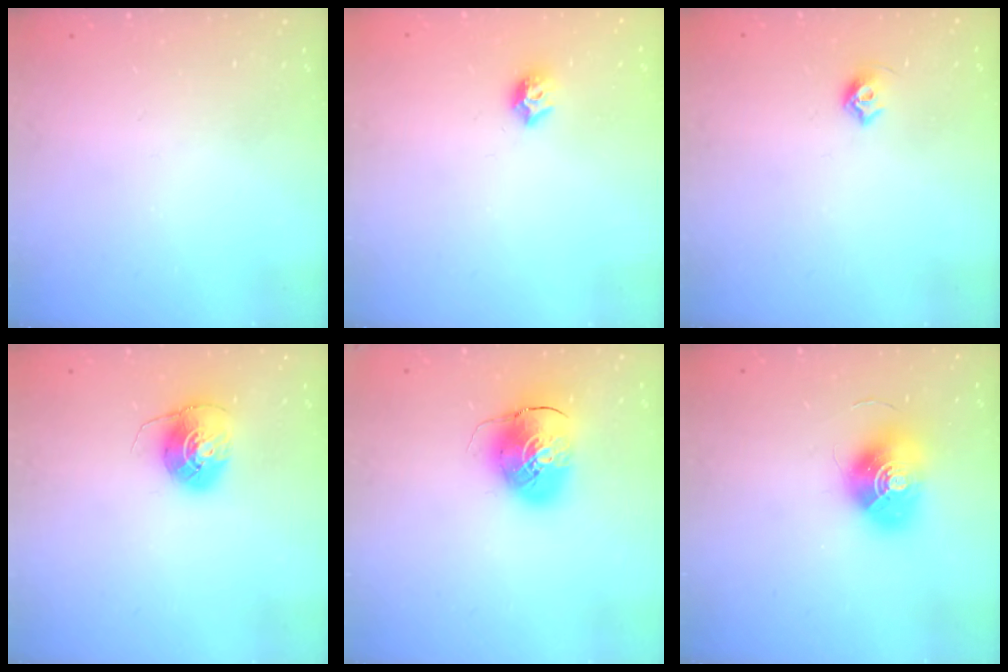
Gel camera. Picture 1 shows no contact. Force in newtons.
{"total": 7.5, "press": 7.5, "slide": 0.6}
{"total": 5.5, "press": 5.3, "slide": 1.2}
{"total": 8.1, "press": 8.1, "slide": 0.5}
{"total": 10.5, "press": 10.4, "slide": 1.8}
{"total": 14.4, "press": 14.4, "slide": 0.5}